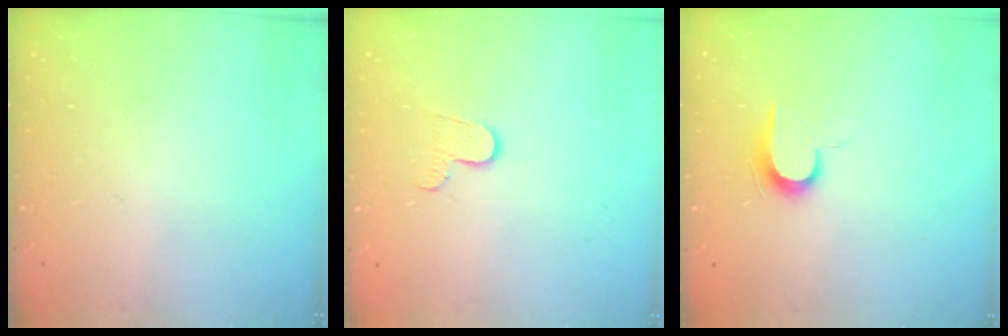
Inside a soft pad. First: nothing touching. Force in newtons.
{"total": 6.9, "press": 6.9, "slide": 0.7}
{"total": 7.2, "press": 7.1, "slide": 0.7}